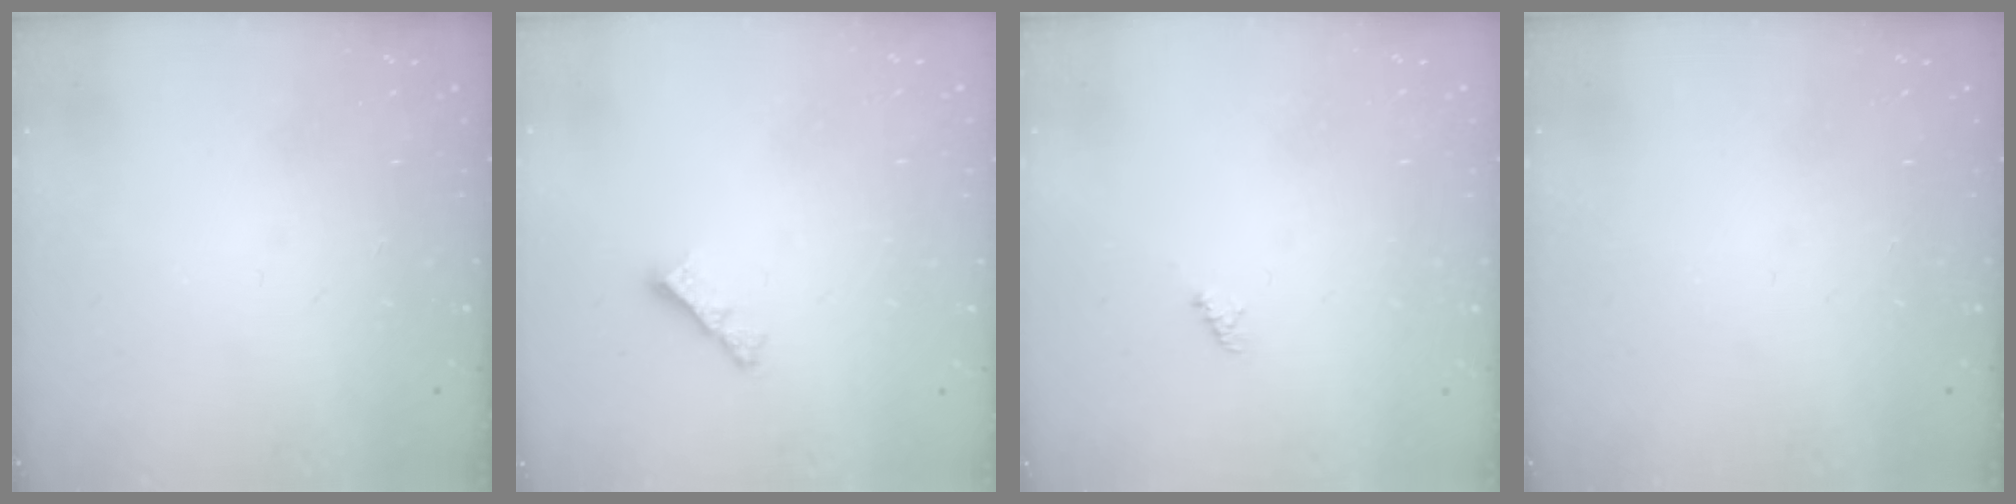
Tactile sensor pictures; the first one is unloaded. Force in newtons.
{"total": 3.8, "press": 3.8, "slide": 0.2}
{"total": 1.1, "press": 1.1, "slide": 0.3}
{"total": 0.0}